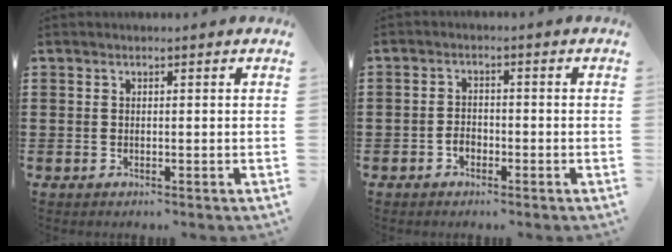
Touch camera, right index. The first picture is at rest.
{"total": 1.8, "force": [-1.1, 1.1, 1.0], "torque": [-0.022, 0.002, -0.022]}